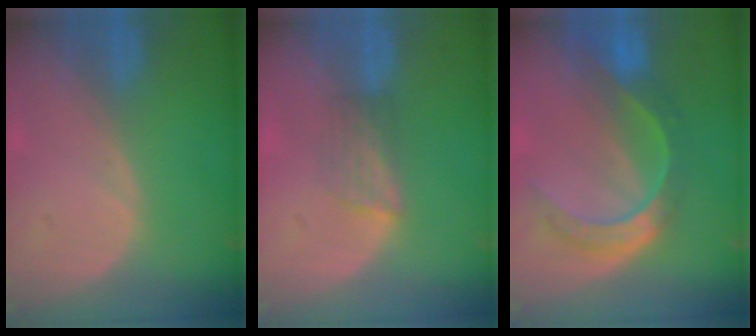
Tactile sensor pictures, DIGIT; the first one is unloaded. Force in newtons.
{"total": 3.2, "press": 2.9, "slide": 1.4}
{"total": 8.3, "press": 7.0, "slide": 4.5}